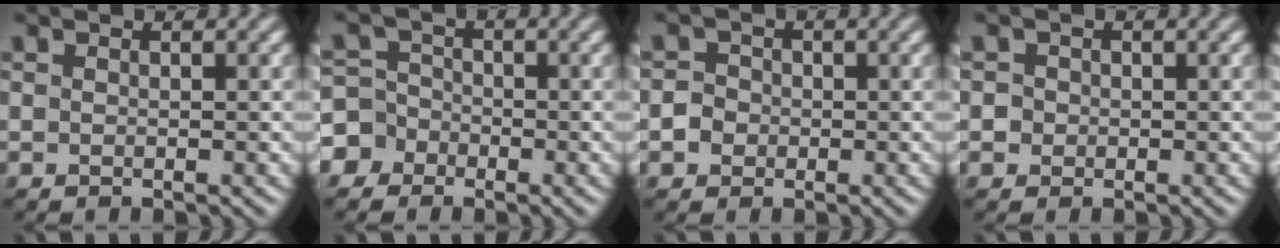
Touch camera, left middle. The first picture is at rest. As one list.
[{"total": 5.5, "force": [-2.9, 4.6, 0.8], "torque": [0.000, 0.006, -0.081]}, {"total": 2.8, "force": [-0.6, 2.6, 0.8], "torque": [0.010, 0.018, -0.027]}, {"total": 1.5, "force": [0.2, 1.5, 0.4], "torque": [0.006, 0.008, 0.003]}]